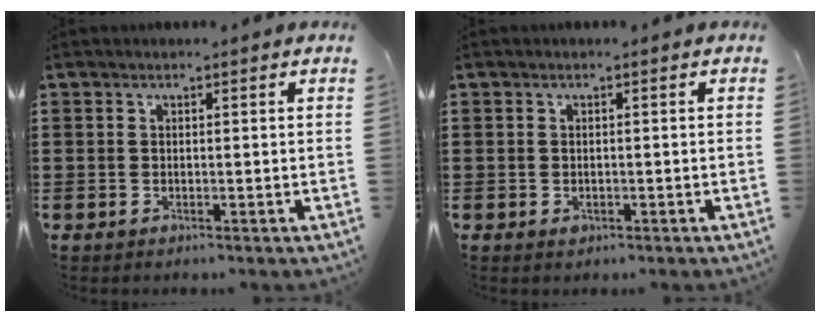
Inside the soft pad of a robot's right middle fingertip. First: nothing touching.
{"total": 0.7, "force": [-0.2, 0.5, 0.4], "torque": [-0.009, 0.000, -0.005]}